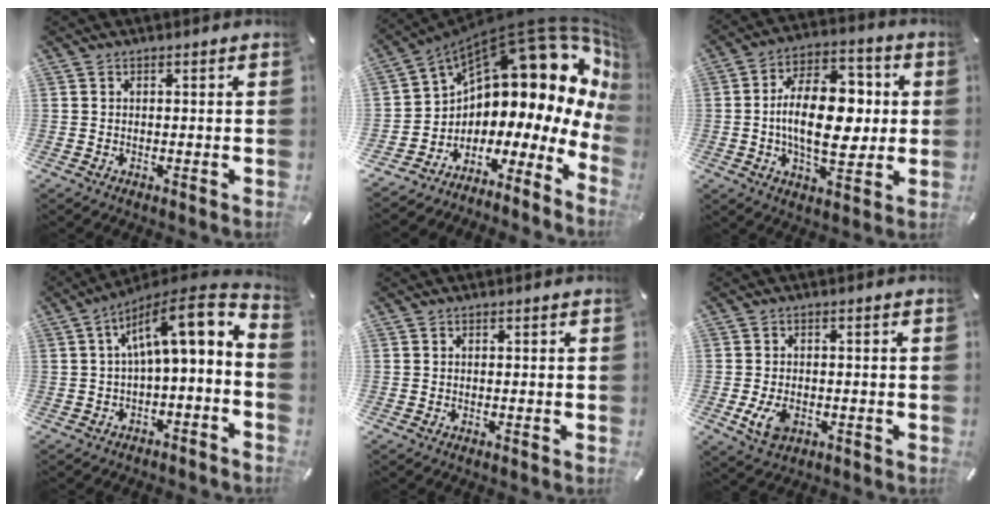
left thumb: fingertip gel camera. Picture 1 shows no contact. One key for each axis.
{"total": 17.5, "fx": 12.9, "fy": 7.9, "fz": 8.8, "tx": -0.106, "ty": -0.143, "tz": 0.228}
{"total": 18.0, "fx": -0.1, "fy": 10.3, "fz": 14.8, "tx": -0.248, "ty": 0.004, "tz": -0.004}
{"total": 12.5, "fx": 3.5, "fy": 4.2, "fz": 11.2, "tx": -0.173, "ty": -0.025, "tz": 0.055}
{"total": 0.0}
{"total": 4.9, "fx": -1.5, "fy": 3.2, "fz": 3.3, "tx": -0.082, "ty": -0.002, "tz": -0.029}